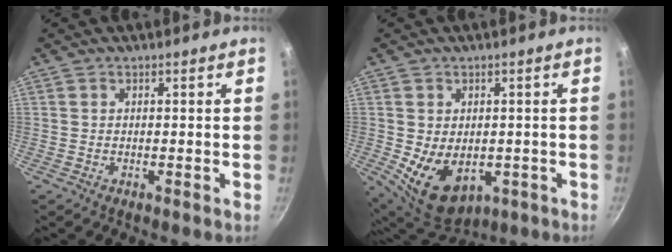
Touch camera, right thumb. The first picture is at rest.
{"total": 11.0, "force": [-1.8, 7.6, 7.8], "torque": [-0.105, -0.013, -0.002]}